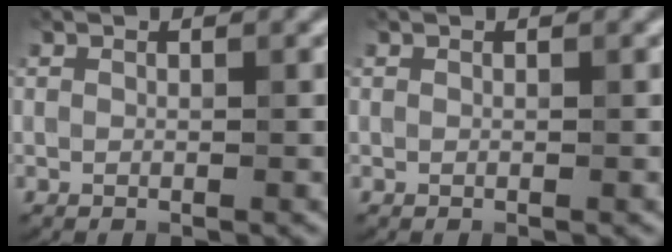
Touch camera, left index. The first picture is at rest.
{"total": 0.0}